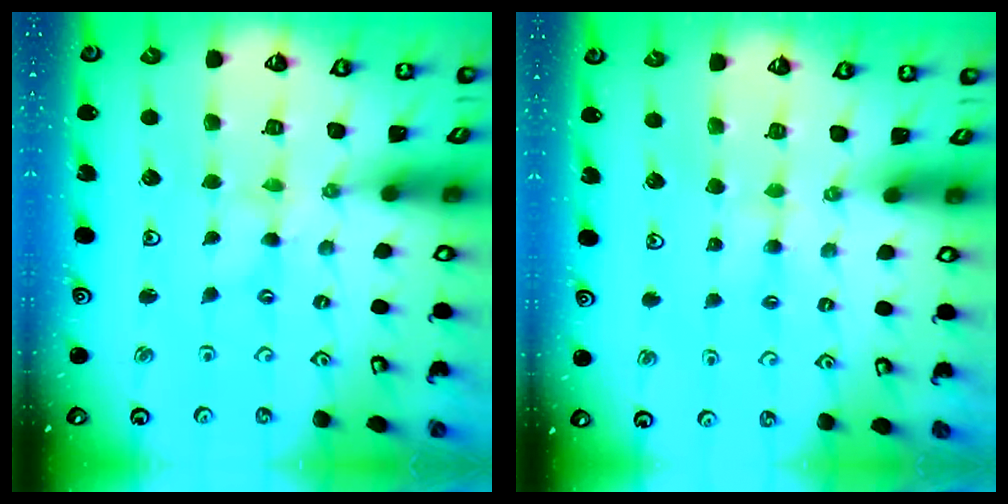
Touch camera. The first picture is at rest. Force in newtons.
{"total": 3.6, "press": 3.5, "slide": 0.6}